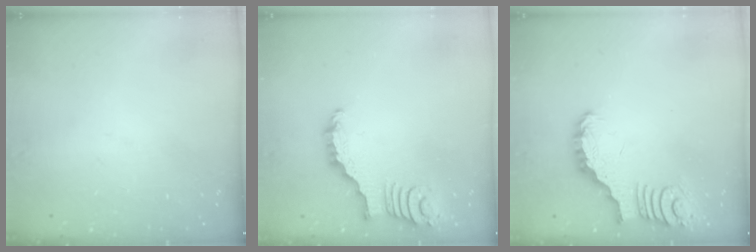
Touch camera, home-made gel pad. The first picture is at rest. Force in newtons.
{"total": 2.7, "press": 2.7, "slide": 0.4}
{"total": 3.4, "press": 3.4, "slide": 0.4}